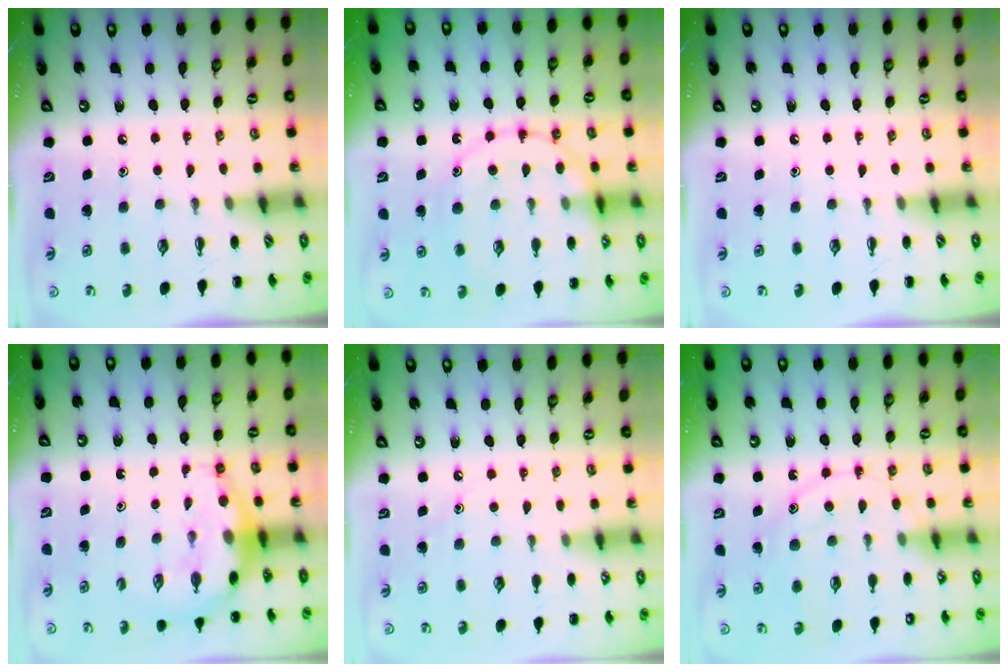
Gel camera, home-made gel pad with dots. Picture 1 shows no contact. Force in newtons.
{"total": 15.1, "press": 15.0, "slide": 1.4}
{"total": 0.0}
{"total": 7.2, "press": 7.2, "slide": 1.1}
{"total": 8.2, "press": 8.0, "slide": 1.9}
{"total": 11.9, "press": 11.8, "slide": 0.6}